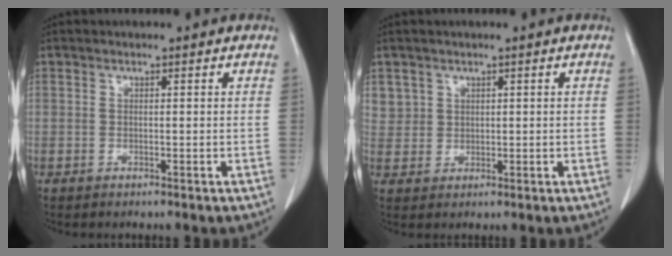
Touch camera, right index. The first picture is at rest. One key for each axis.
{"total": 3.1, "fx": 1.5, "fy": 2.7, "fz": 0.0, "tx": 0.015, "ty": 0.005, "tz": 0.027}